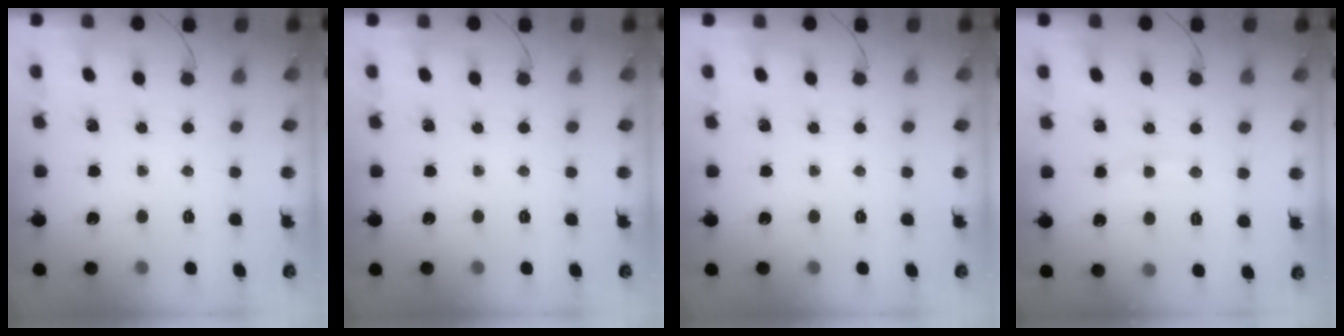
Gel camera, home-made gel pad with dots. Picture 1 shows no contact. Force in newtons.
{"total": 0.0}
{"total": 0.0}
{"total": 7.0, "press": 6.9, "slide": 0.9}